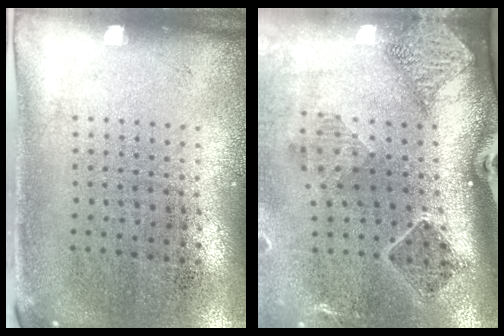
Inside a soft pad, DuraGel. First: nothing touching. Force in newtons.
{"total": 1.9, "press": 1.6, "slide": 1.0}